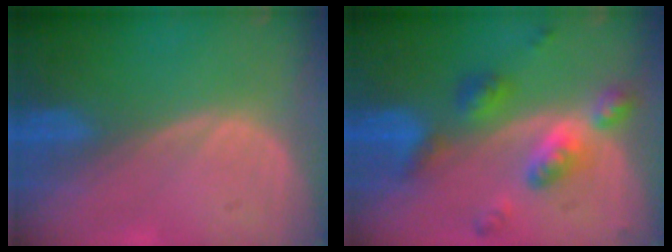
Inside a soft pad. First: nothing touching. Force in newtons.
{"total": 7.4, "press": 7.4, "slide": 0.5}